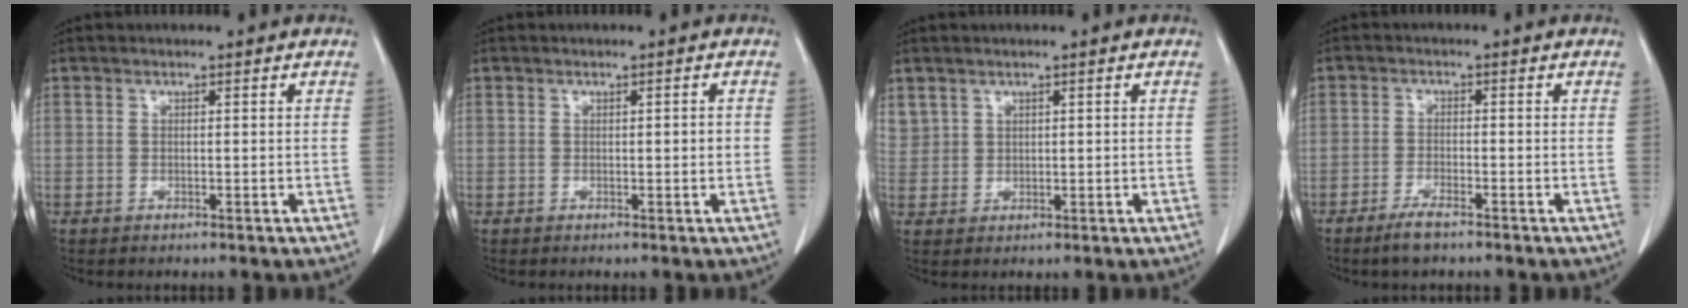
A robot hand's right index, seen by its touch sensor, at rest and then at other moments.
{"total": 1.1, "force": [0.0, 0.2, 1.1], "torque": [-0.016, 0.000, 0.000]}
{"total": 2.9, "force": [1.8, 2.1, 0.6], "torque": [-0.014, 0.008, 0.047]}
{"total": 2.4, "force": [-1.9, 0.4, 1.5], "torque": [-0.035, -0.003, -0.033]}